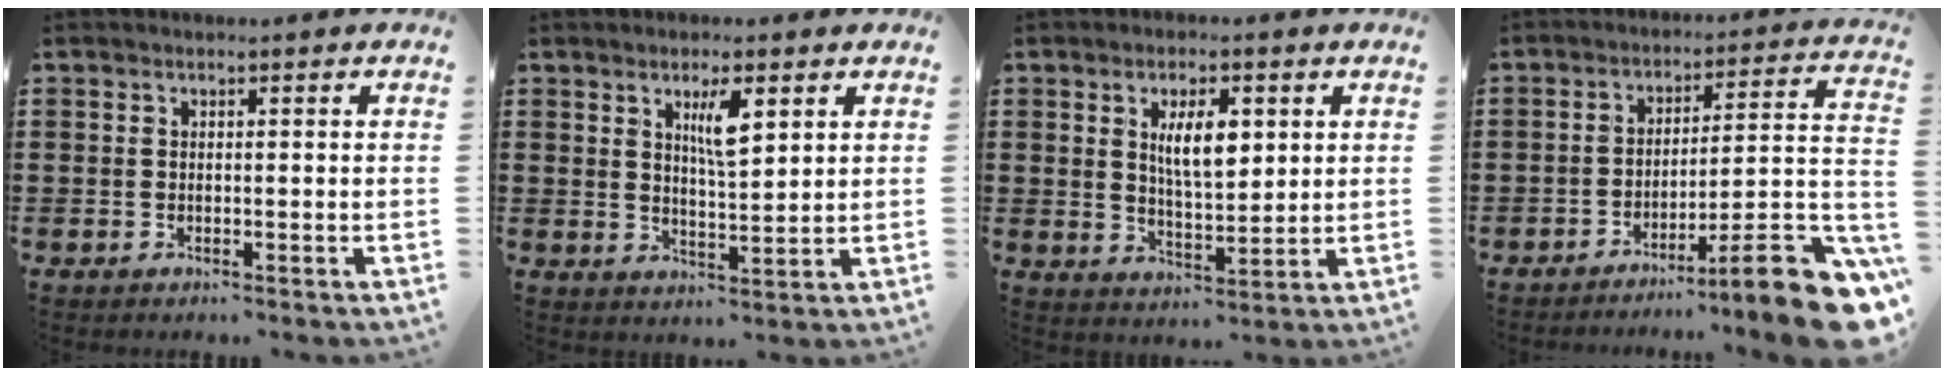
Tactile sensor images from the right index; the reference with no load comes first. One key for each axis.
{"total": 5.0, "fx": 2.3, "fy": 1.3, "fz": 4.2, "tx": -0.073, "ty": 0.000, "tz": 0.035}
{"total": 6.7, "fx": 2.1, "fy": 2.6, "fz": 5.8, "tx": -0.113, "ty": 0.004, "tz": 0.033}
{"total": 10.9, "fx": -7.2, "fy": 0.9, "fz": 8.1, "tx": -0.101, "ty": 0.002, "tz": -0.132}